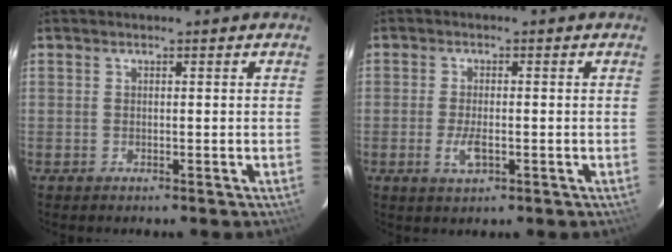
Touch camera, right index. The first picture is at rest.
{"total": 3.8, "force": [-1.2, 1.4, 3.3], "torque": [-0.070, -0.006, -0.022]}